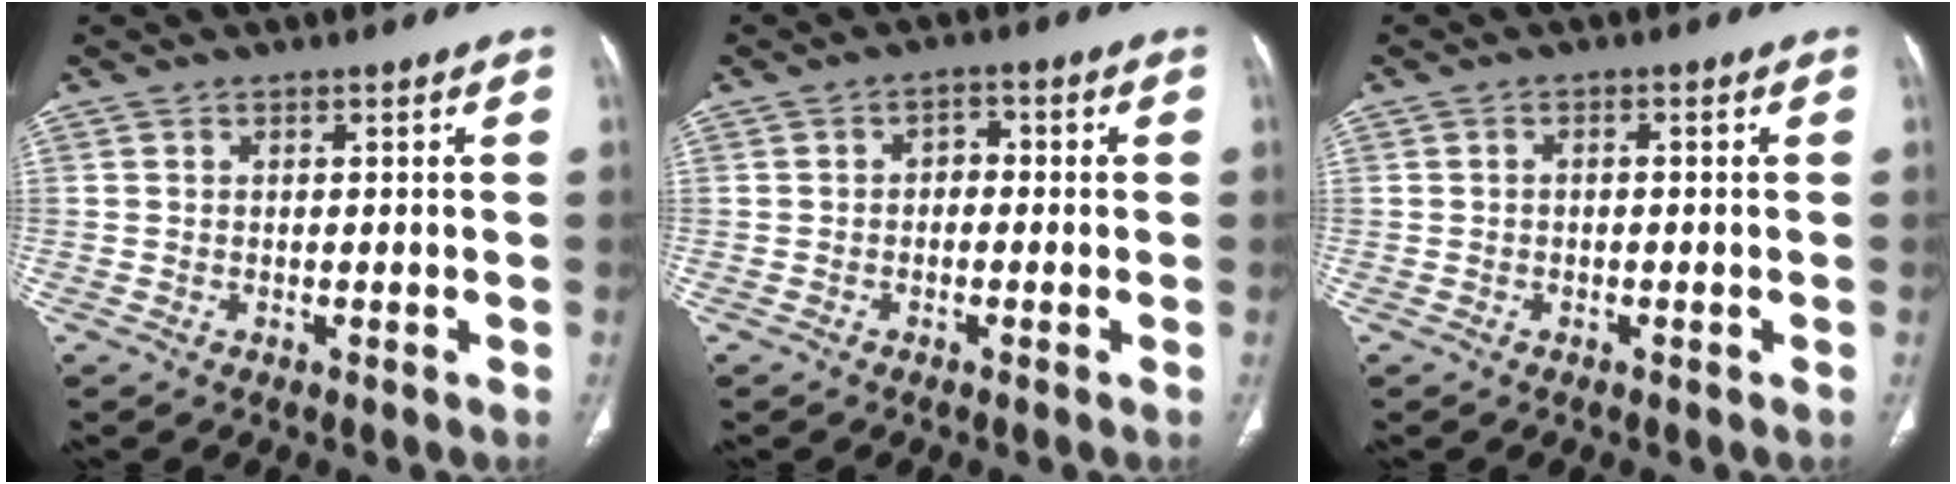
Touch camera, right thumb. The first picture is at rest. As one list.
[{"total": 2.6, "force": [-0.3, 1.9, 1.7], "torque": [-0.014, 0.012, -0.014]}, {"total": 0.8, "force": [-0.2, 0.5, 0.6], "torque": [-0.008, 0.004, -0.006]}]